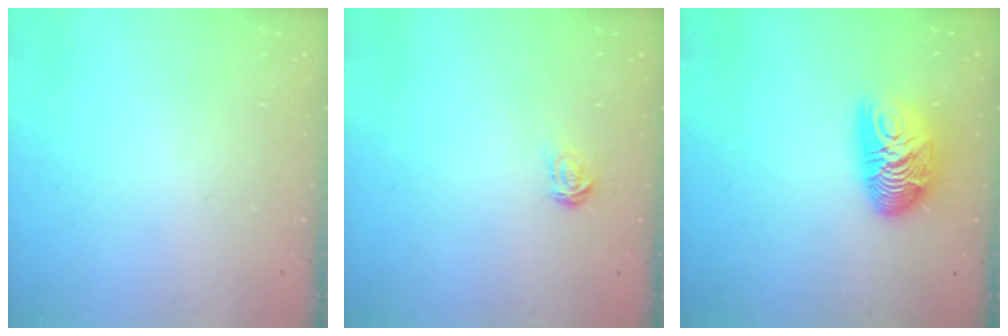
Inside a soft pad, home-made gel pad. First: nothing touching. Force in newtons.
{"total": 1.6, "press": 1.6, "slide": 0.2}
{"total": 12.5, "press": 12.5, "slide": 0.3}